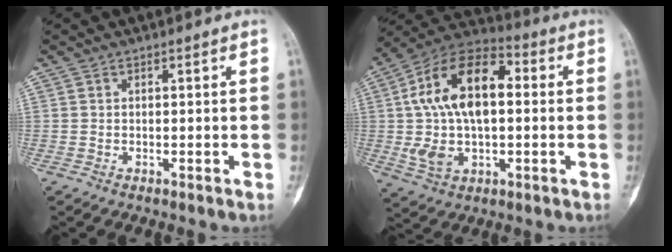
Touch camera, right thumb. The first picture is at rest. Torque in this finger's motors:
{"motor_torque": [-0.23, 1.43, 1.15, 0.00, 0.22]}